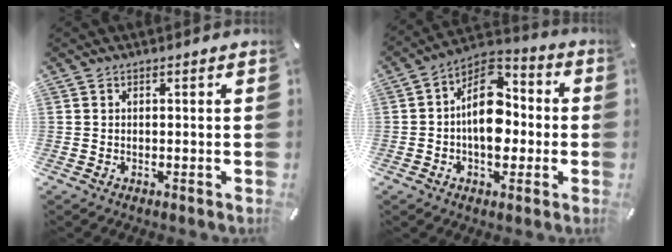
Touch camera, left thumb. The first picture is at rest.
{"total": 13.8, "force": [-1.0, 9.6, 9.8], "torque": [-0.166, 0.004, -0.020]}